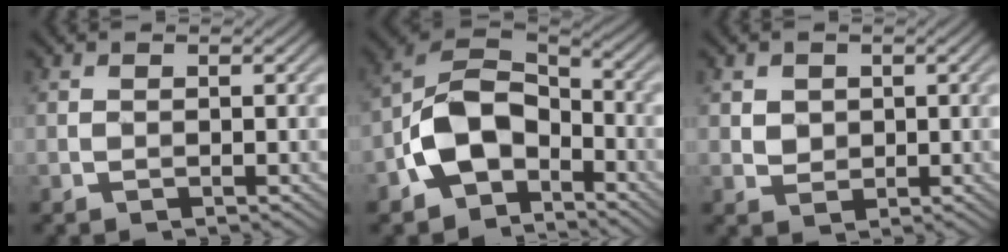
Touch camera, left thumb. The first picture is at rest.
{"total": 9.6, "force": [-4.6, 6.1, 5.8], "torque": [-0.112, 0.005, -0.105]}
{"total": 1.9, "force": [0.8, 1.6, 0.6], "torque": [-0.029, -0.002, 0.012]}